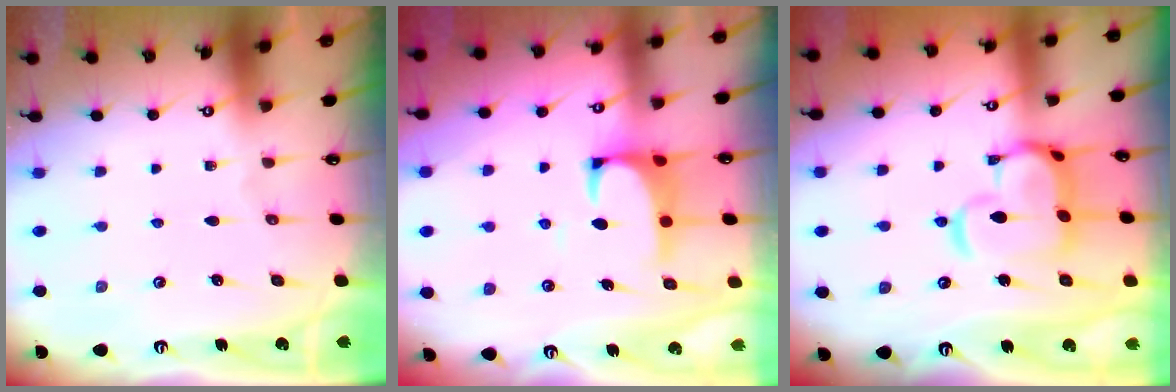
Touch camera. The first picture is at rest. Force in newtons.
{"total": 1.8, "press": 1.7, "slide": 0.7}
{"total": 9.0, "press": 9.0, "slide": 0.9}